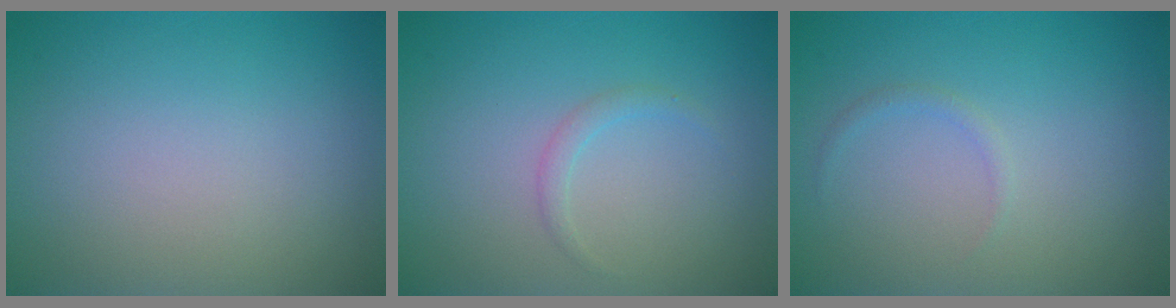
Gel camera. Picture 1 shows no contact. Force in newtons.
{"total": 1.0, "press": 1.0, "slide": 0.0}
{"total": 0.7, "press": 0.7, "slide": 0.1}